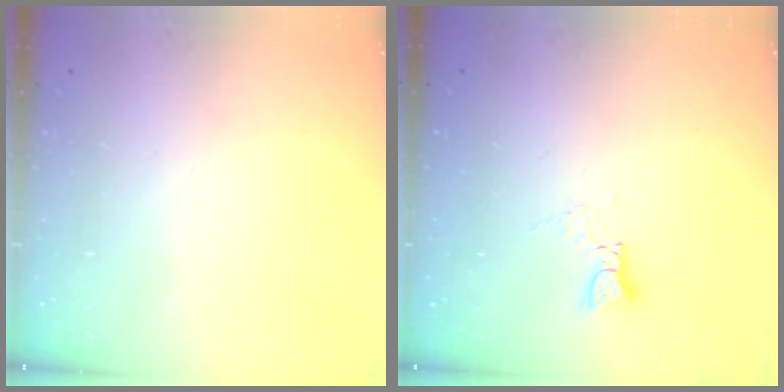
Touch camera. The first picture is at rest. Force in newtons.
{"total": 3.6, "press": 3.5, "slide": 0.3}